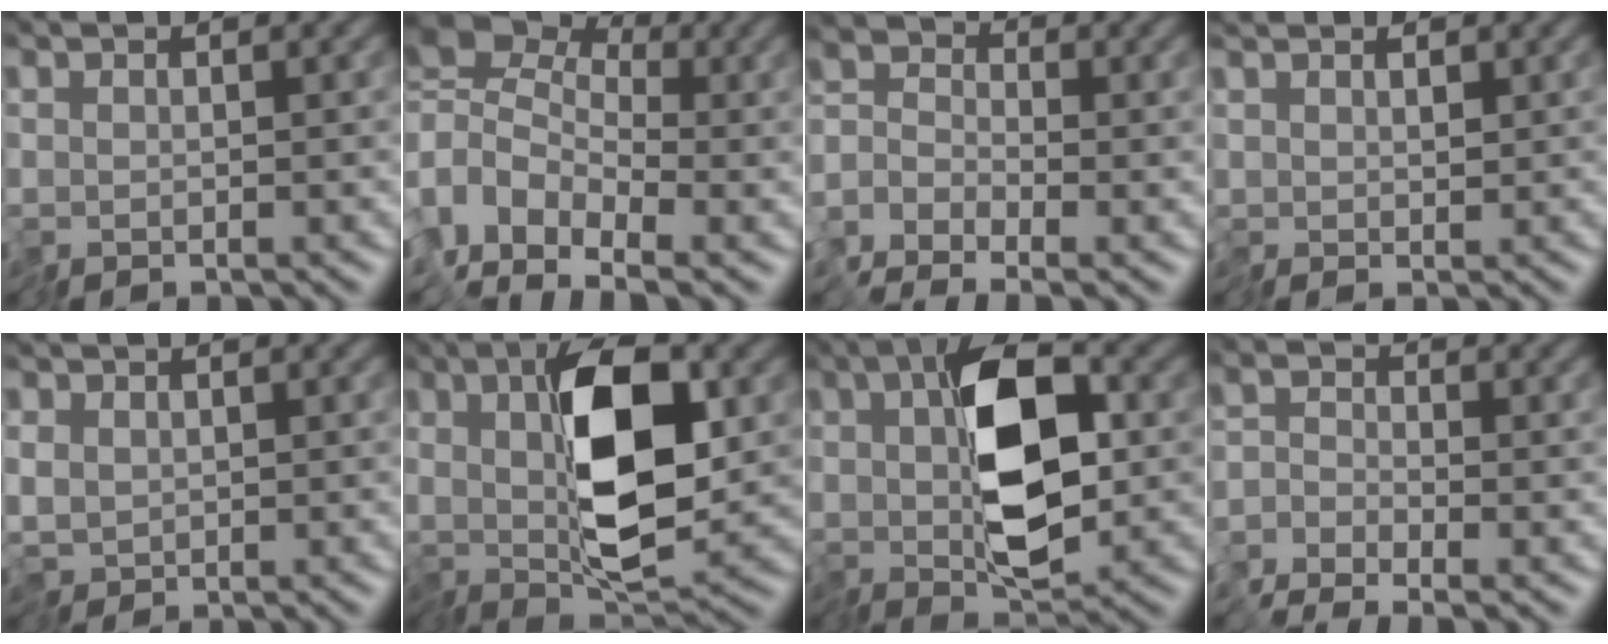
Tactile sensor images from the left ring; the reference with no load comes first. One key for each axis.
{"total": 4.8, "fx": -0.7, "fy": 3.4, "fz": 3.3, "tx": -0.072, "ty": -0.003, "tz": -0.034}
{"total": 2.4, "fx": -2.2, "fy": 0.8, "fz": 0.2, "tx": -0.007, "ty": 0.004, "tz": -0.061}
{"total": 1.2, "fx": 1.0, "fy": 0.6, "fz": 0.3, "tx": -0.011, "ty": 0.007, "tz": 0.015}
{"total": 2.1, "fx": 0.0, "fy": 1.7, "fz": 1.3, "tx": -0.030, "ty": -0.003, "tz": -0.002}
{"total": 8.9, "fx": 1.0, "fy": 3.4, "fz": 8.2, "tx": -0.149, "ty": 0.001, "tz": 0.015}
{"total": 9.2, "fx": 0.8, "fy": 4.3, "fz": 8.0, "tx": -0.141, "ty": 0.004, "tz": 0.009}
{"total": 1.7, "fx": -1.7, "fy": 0.0, "fz": -0.4, "tx": 0.010, "ty": 0.002, "tz": -0.045}